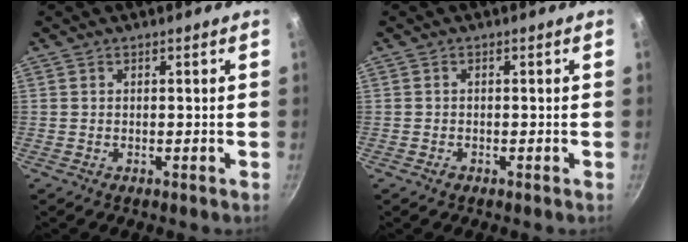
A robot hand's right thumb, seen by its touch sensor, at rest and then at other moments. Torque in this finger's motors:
{"motor_torque": [-0.39, 0.40, -0.30, 0.16, 0.10]}